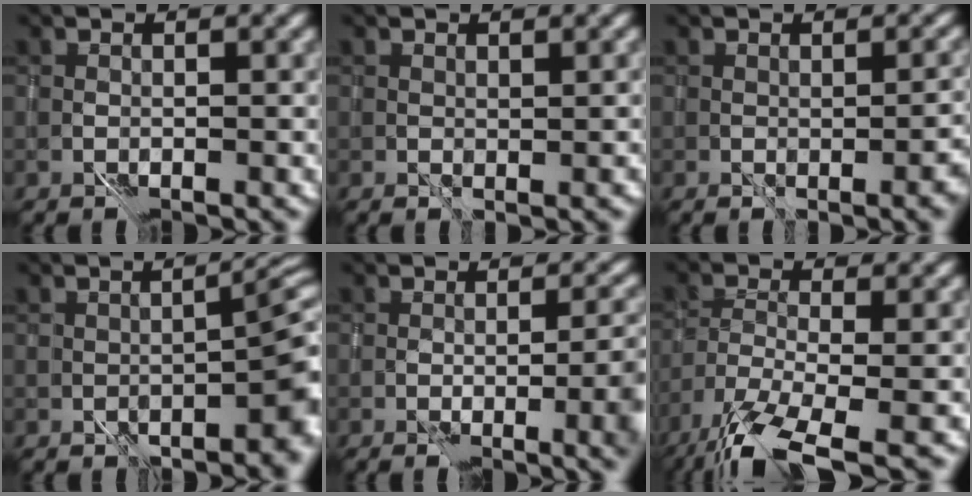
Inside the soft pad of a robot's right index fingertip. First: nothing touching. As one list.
[{"total": 1.0, "force": [1.0, -0.1, 0.1], "torque": [0.000, 0.005, 0.020]}, {"total": 2.4, "force": [-0.1, 0.5, 2.4], "torque": [-0.025, 0.004, 0.010]}, {"total": 5.4, "force": [-1.1, 1.6, 5.1], "torque": [-0.050, 0.010, -0.006]}, {"total": 6.8, "force": [-1.1, 2.4, 6.3], "torque": [-0.064, -0.011, 0.002]}, {"total": 8.0, "force": [-5.2, 2.1, 5.7], "torque": [-0.111, -0.009, -0.099]}]